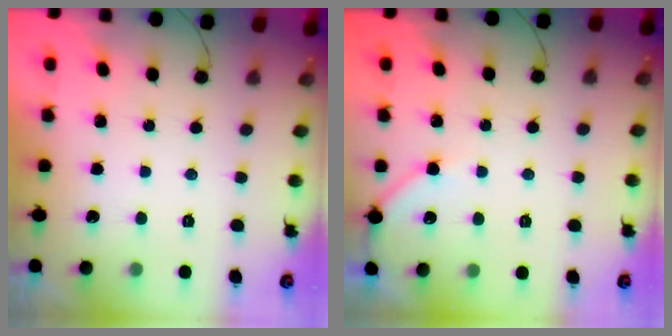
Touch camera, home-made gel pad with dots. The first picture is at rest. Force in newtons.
{"total": 4.9, "press": 4.8, "slide": 0.7}